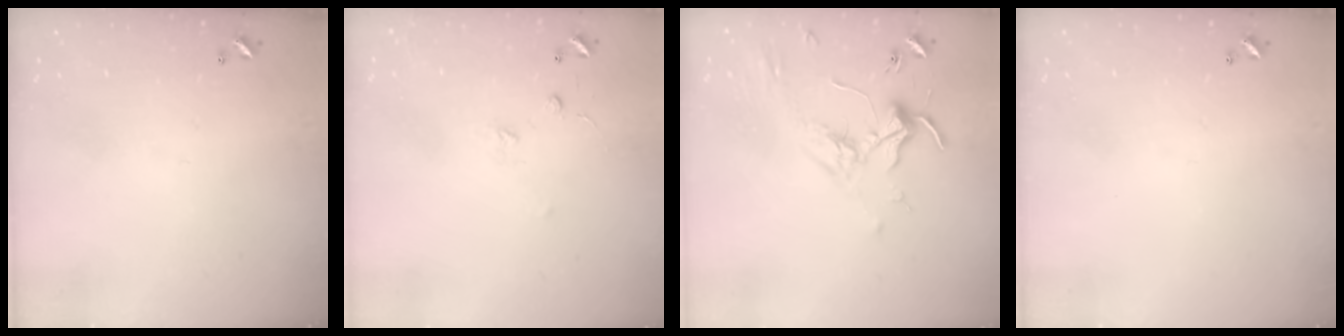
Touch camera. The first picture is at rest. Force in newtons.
{"total": 2.5, "press": 2.3, "slide": 1.0}
{"total": 1.7, "press": 1.5, "slide": 0.7}
{"total": 0.0}